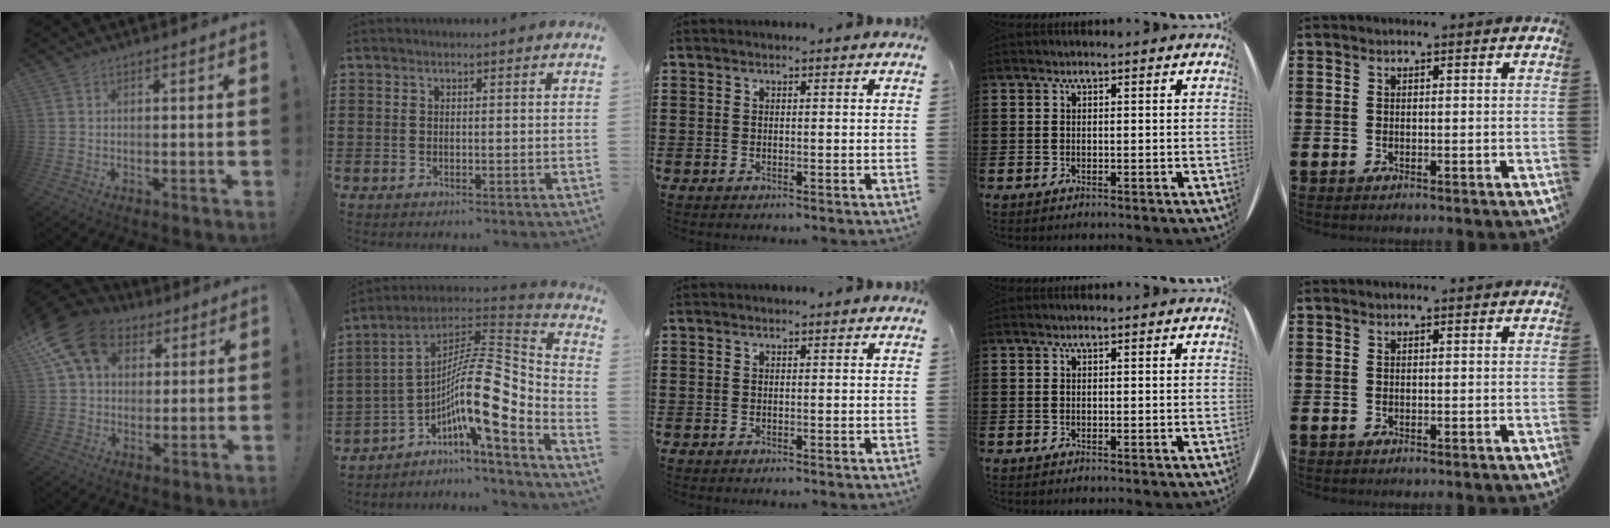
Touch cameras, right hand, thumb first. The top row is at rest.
{"thumb": {"total": 17.5, "force": [7.6, 12.8, 9.2], "torque": [-0.158, -0.024, 0.148]}, "index": {"total": 14.4, "force": [-3.1, 3.8, 13.6], "torque": [-0.236, -0.030, -0.070]}}